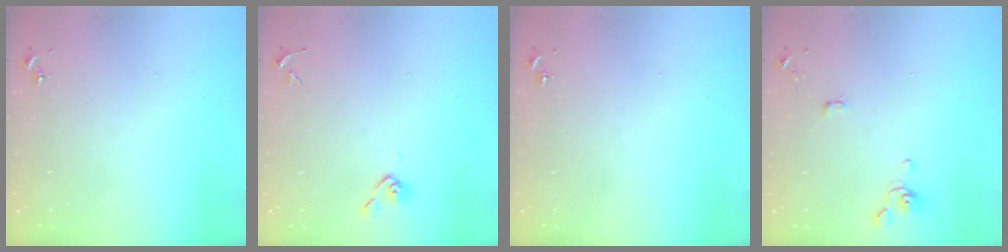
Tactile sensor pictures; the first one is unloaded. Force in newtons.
{"total": 3.8, "press": 3.7, "slide": 0.8}
{"total": 0.0}
{"total": 3.7, "press": 3.6, "slide": 0.9}